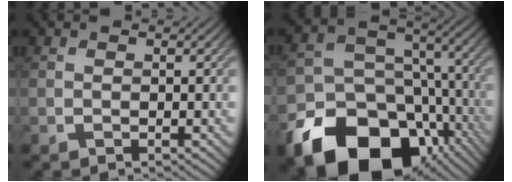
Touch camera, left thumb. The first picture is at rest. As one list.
[{"total": 21.9, "force": [-11.7, 15.6, 9.9], "torque": [-0.205, -0.061, -0.166]}]